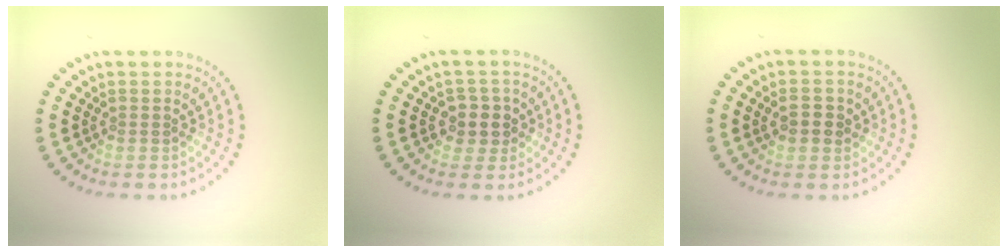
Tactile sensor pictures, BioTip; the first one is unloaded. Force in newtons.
{"total": 2.3, "press": 2.0, "slide": 1.0}
{"total": 2.2, "press": 2.2, "slide": 0.2}